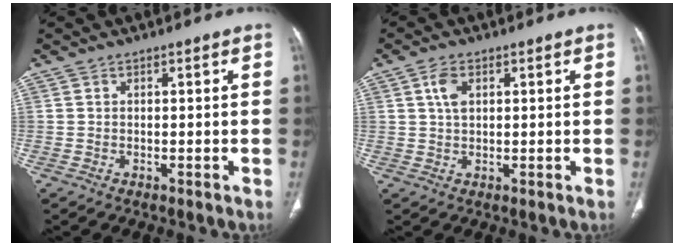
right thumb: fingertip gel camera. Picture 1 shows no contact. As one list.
[{"total": 3.6, "force": [1.2, 2.1, 2.7], "torque": [-0.051, 0.003, 0.025]}]